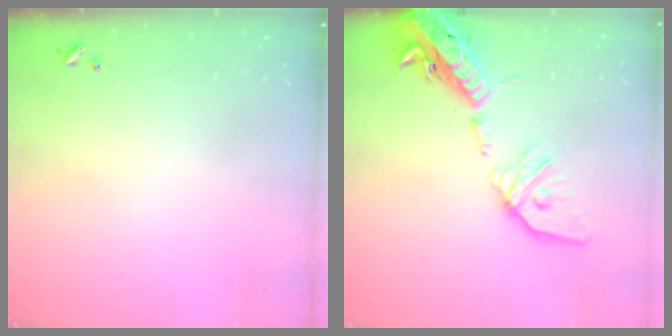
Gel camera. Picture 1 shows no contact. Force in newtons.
{"total": 21.0, "press": 20.6, "slide": 4.1}